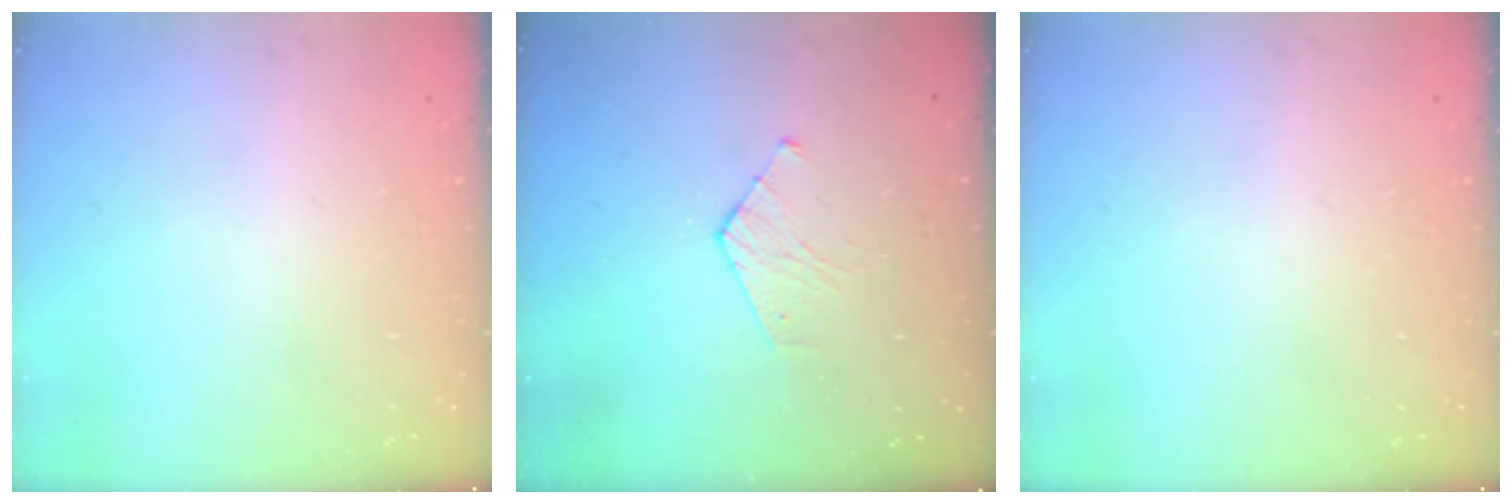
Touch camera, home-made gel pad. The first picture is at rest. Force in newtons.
{"total": 2.8, "press": 2.7, "slide": 0.3}
{"total": 0.0}